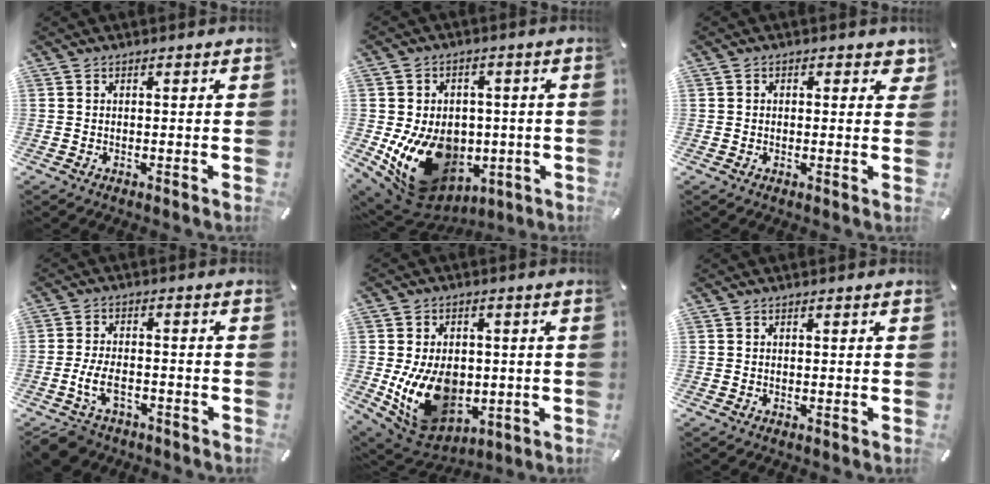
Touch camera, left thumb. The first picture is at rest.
{"total": 17.7, "force": [-3.6, 13.9, 10.4], "torque": [-0.178, 0.002, -0.044]}
{"total": 2.3, "force": [0.6, 1.6, 1.5], "torque": [-0.007, -0.001, 0.003]}
{"total": 7.8, "force": [-3.6, 4.8, 5.0], "torque": [-0.103, 0.017, -0.064]}
{"total": 16.2, "force": [-2.3, 11.9, 10.7], "torque": [-0.196, -0.004, -0.029]}
{"total": 0.0}